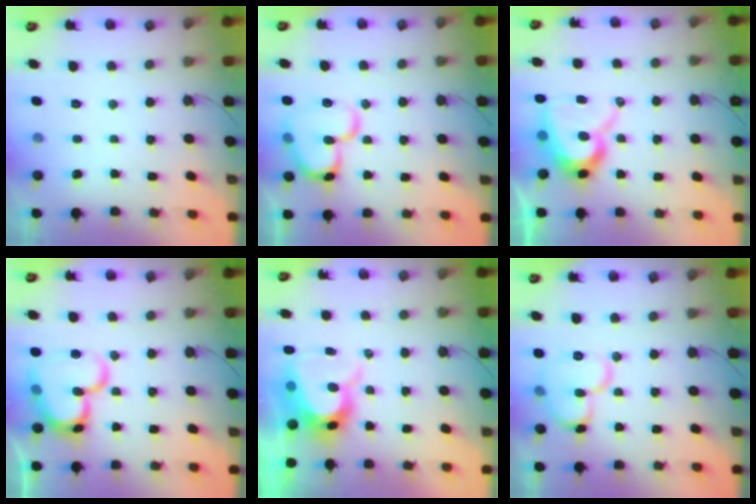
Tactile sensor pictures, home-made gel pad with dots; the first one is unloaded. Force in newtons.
{"total": 15.2, "press": 15.1, "slide": 1.8}
{"total": 12.7, "press": 12.7, "slide": 0.9}
{"total": 18.9, "press": 18.8, "slide": 2.3}
{"total": 9.6, "press": 9.6, "slide": 0.8}
{"total": 12.3, "press": 12.1, "slide": 1.9}